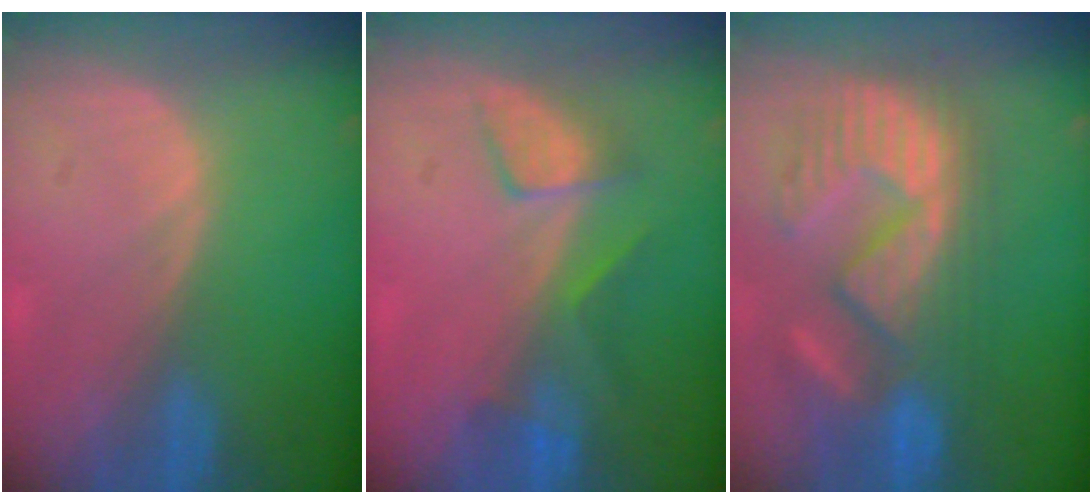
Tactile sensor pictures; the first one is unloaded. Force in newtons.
{"total": 4.7, "press": 4.6, "slide": 1.2}
{"total": 11.3, "press": 10.9, "slide": 3.2}